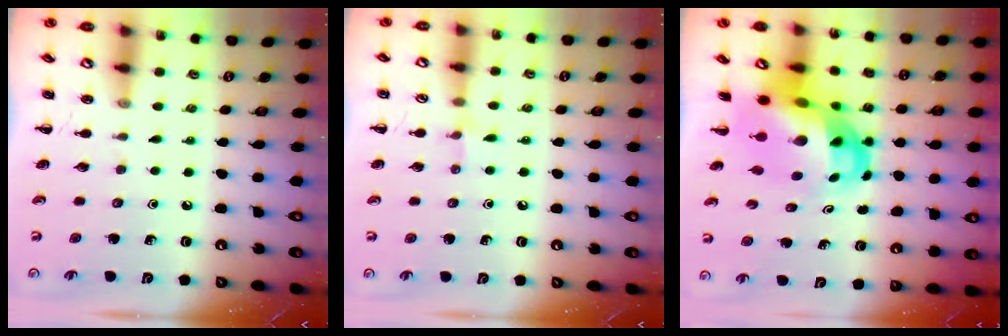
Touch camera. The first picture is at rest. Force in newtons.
{"total": 5.2, "press": 4.9, "slide": 1.6}
{"total": 10.0, "press": 9.7, "slide": 2.6}